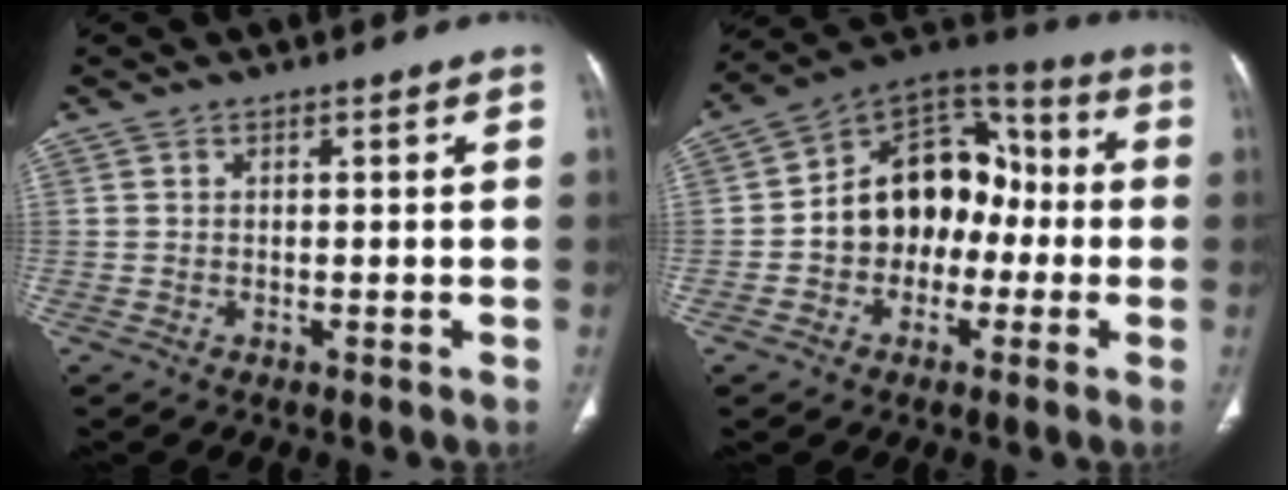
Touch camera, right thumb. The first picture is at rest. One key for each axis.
{"total": 16.1, "fx": -2.2, "fy": 12.3, "fz": 10.1, "tx": -0.107, "ty": 0.051, "tz": -0.046}